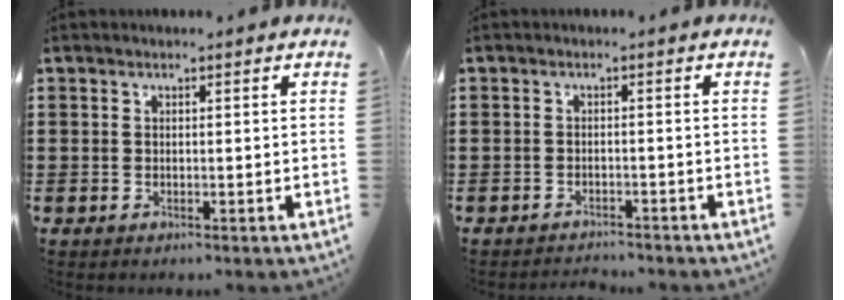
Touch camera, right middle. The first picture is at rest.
{"total": 1.4, "force": [-1.4, 0.1, 0.0], "torque": [-0.004, 0.002, -0.031]}